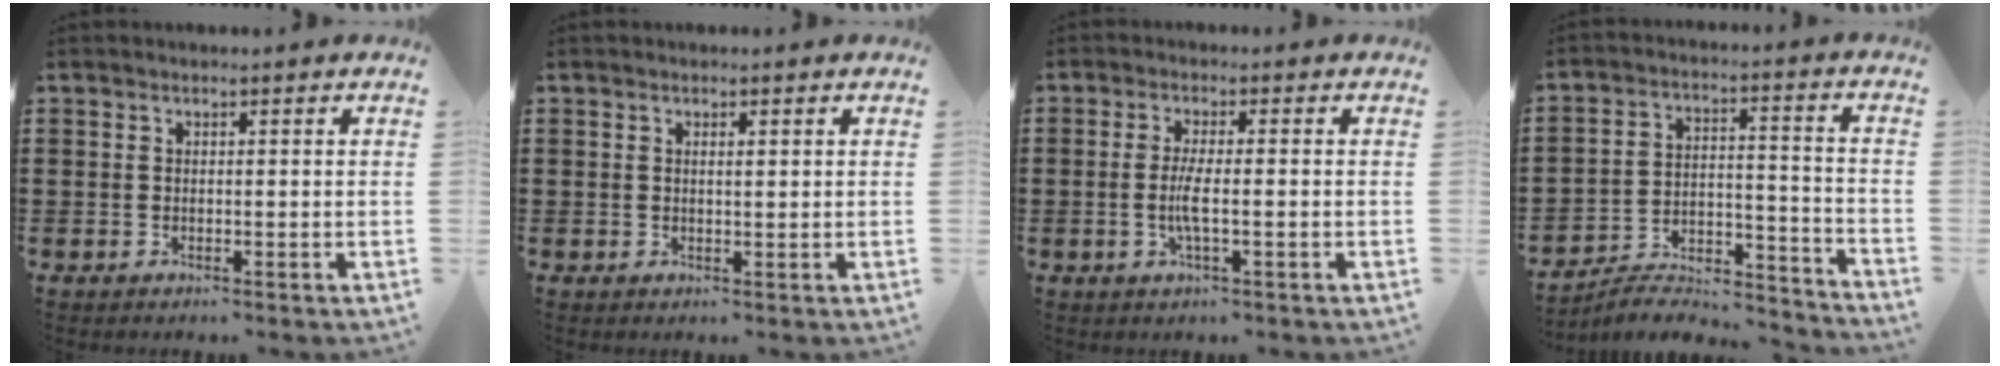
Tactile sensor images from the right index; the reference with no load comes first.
{"total": 1.0, "force": [0.3, 0.3, 0.9], "torque": [-0.017, 0.003, 0.005]}
{"total": 3.9, "force": [-0.8, 0.2, 3.8], "torque": [-0.083, -0.012, -0.020]}
{"total": 5.5, "force": [-5.2, 1.0, 1.5], "torque": [-0.024, 0.001, -0.104]}